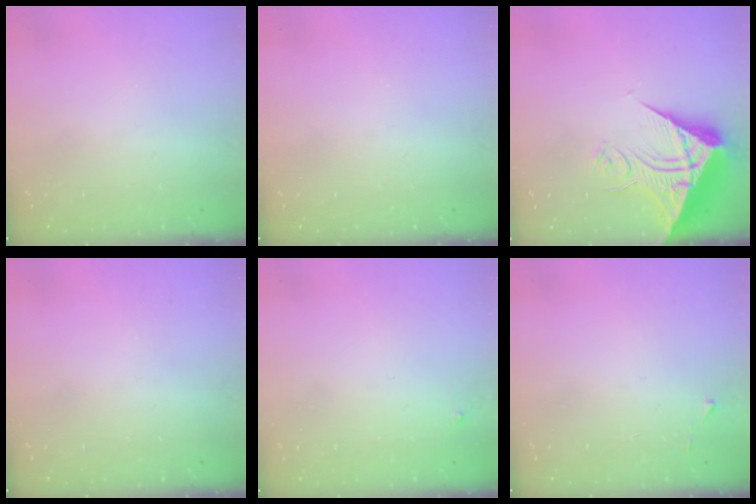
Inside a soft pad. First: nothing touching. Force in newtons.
{"total": 0.0}
{"total": 13.2, "press": 13.1, "slide": 1.2}
{"total": 0.0}
{"total": 3.5, "press": 3.4, "slide": 0.4}
{"total": 3.7, "press": 3.7, "slide": 0.4}